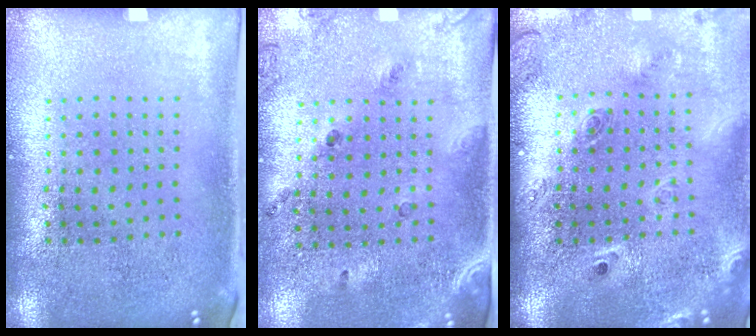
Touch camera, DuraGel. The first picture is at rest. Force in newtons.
{"total": 1.5, "press": 1.1, "slide": 1.0}
{"total": 2.5, "press": 1.8, "slide": 1.7}